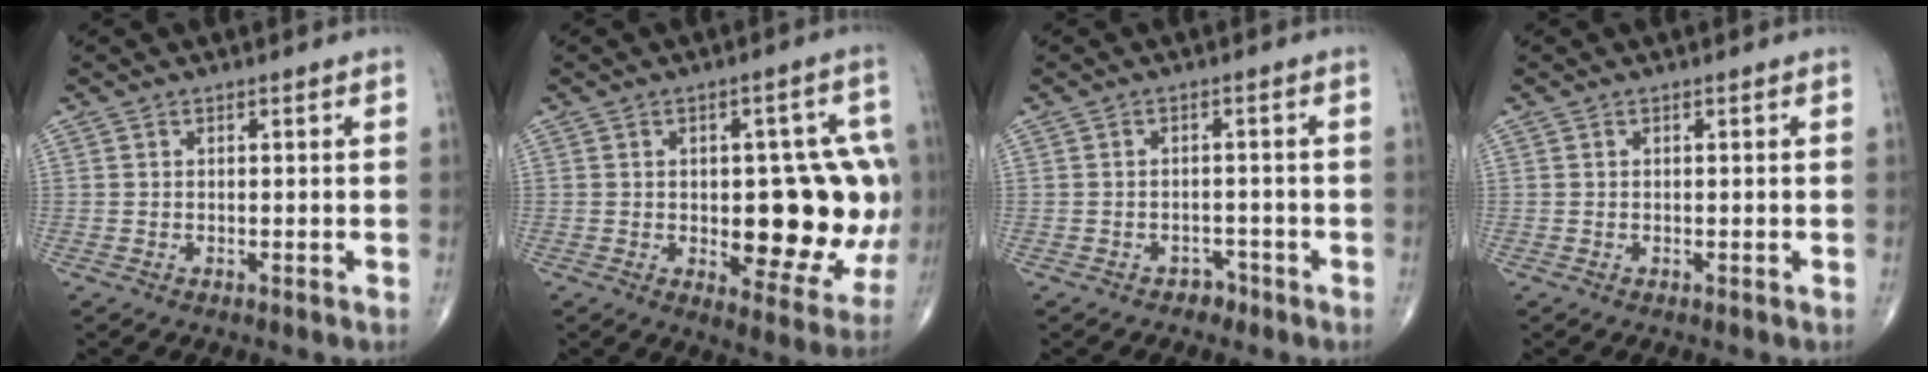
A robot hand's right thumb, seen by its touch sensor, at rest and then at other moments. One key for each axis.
{"total": 18.1, "fx": -0.5, "fy": 8.3, "fz": 16.1, "tx": -0.170, "ty": -0.005, "tz": 0.006}
{"total": 2.0, "fx": -1.6, "fy": 1.3, "fz": 0.1, "tx": 0.002, "ty": 0.013, "tz": -0.025}
{"total": 0.0}